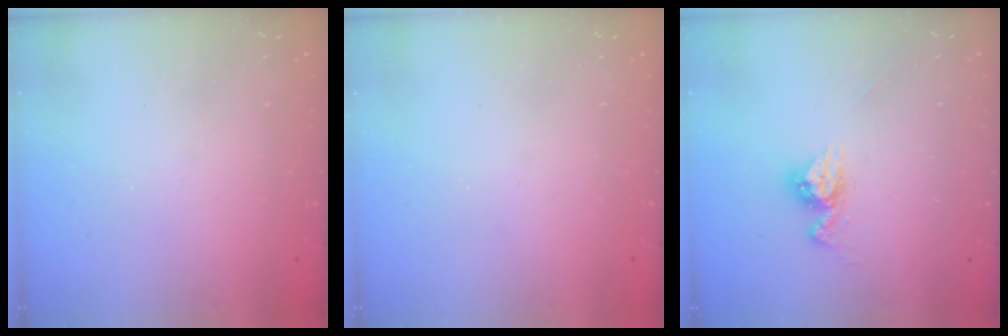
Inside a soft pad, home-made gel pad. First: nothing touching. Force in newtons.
{"total": 0.0}
{"total": 8.7, "press": 8.6, "slide": 0.7}